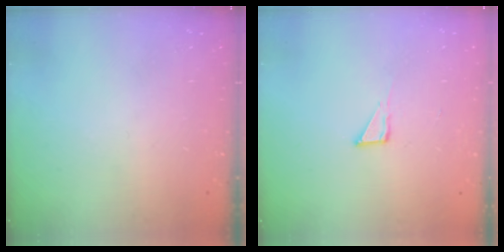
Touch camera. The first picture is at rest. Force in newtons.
{"total": 3.4, "press": 3.4, "slide": 0.3}